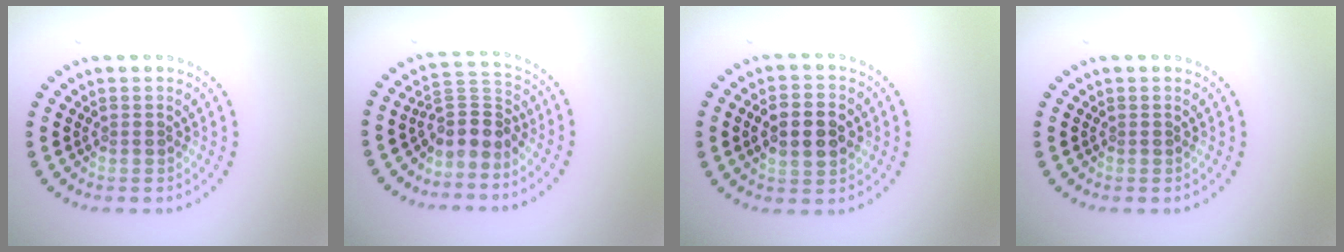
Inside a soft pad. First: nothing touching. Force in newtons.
{"total": 3.2, "press": 2.5, "slide": 2.0}
{"total": 5.2, "press": 5.2, "slide": 0.3}
{"total": 0.0}